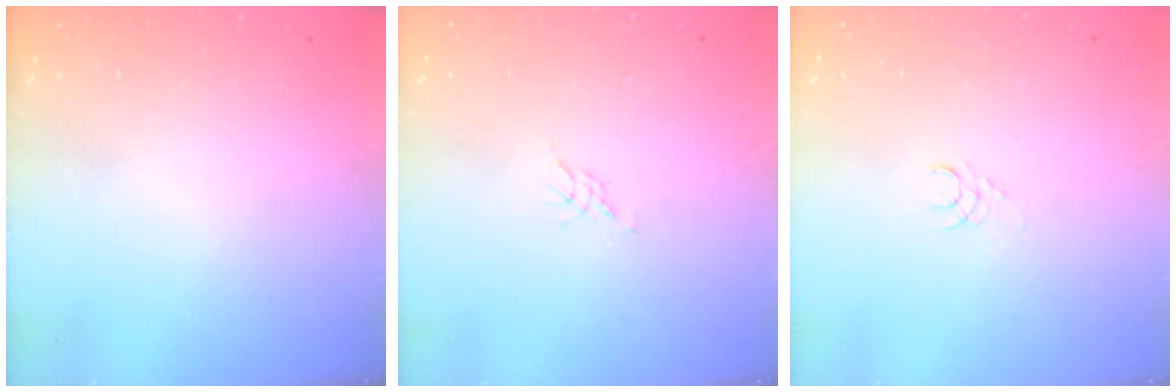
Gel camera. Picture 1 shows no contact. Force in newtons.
{"total": 1.4, "press": 1.4, "slide": 0.2}
{"total": 2.4, "press": 2.4, "slide": 0.3}